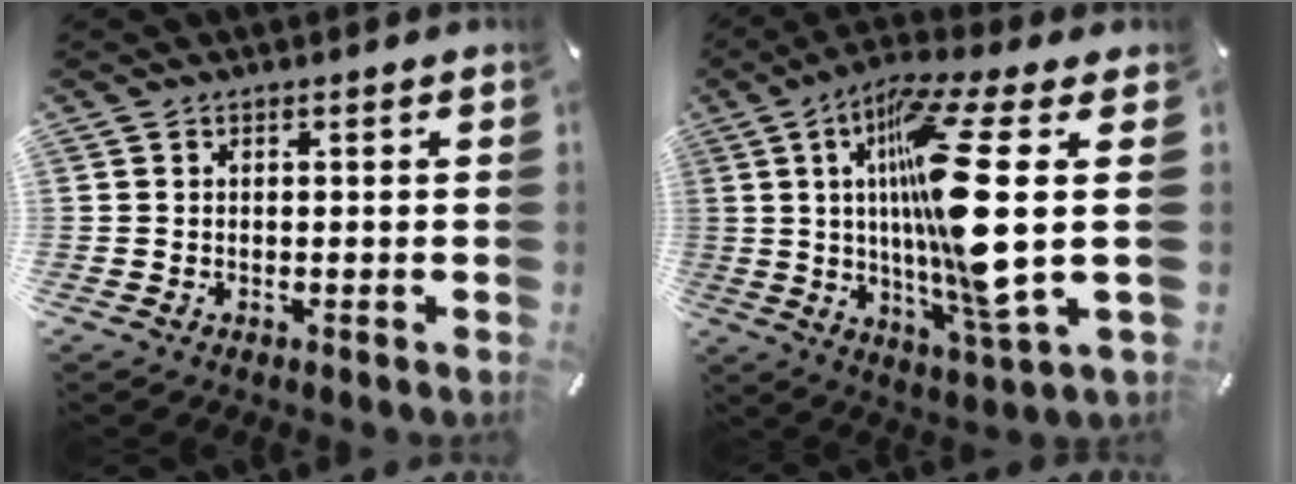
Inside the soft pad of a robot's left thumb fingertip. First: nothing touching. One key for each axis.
{"total": 22.4, "fx": 3.5, "fy": 2.8, "fz": 21.9, "tx": -0.408, "ty": -0.033, "tz": 0.038}